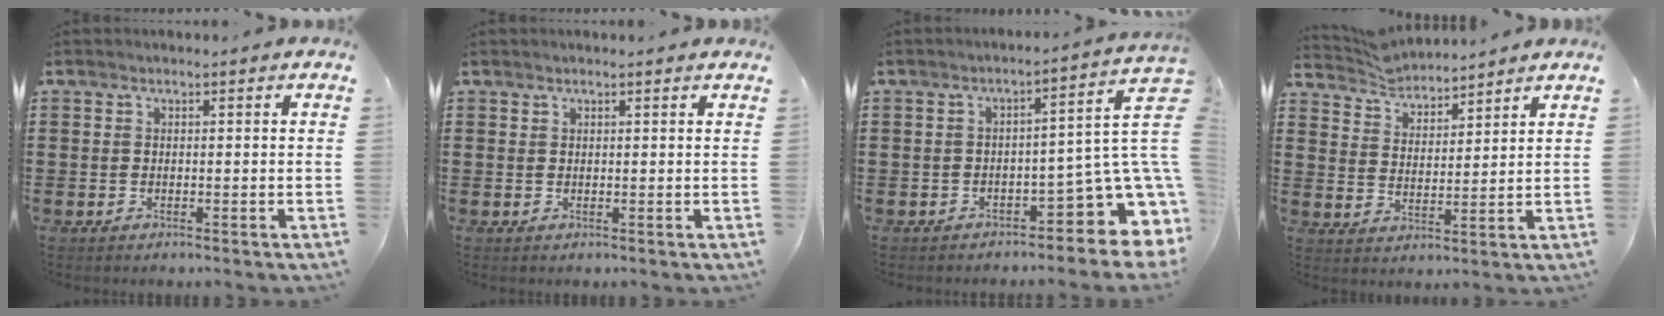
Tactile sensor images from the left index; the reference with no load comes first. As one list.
[{"total": 0.6, "force": [0.6, 0.2, 0.1], "torque": [-0.003, 0.001, 0.012]}, {"total": 9.3, "force": [-3.3, 3.5, 8.0], "torque": [-0.129, -0.007, -0.058]}, {"total": 4.6, "force": [4.5, 0.6, -0.1], "torque": [-0.018, -0.017, 0.083]}]